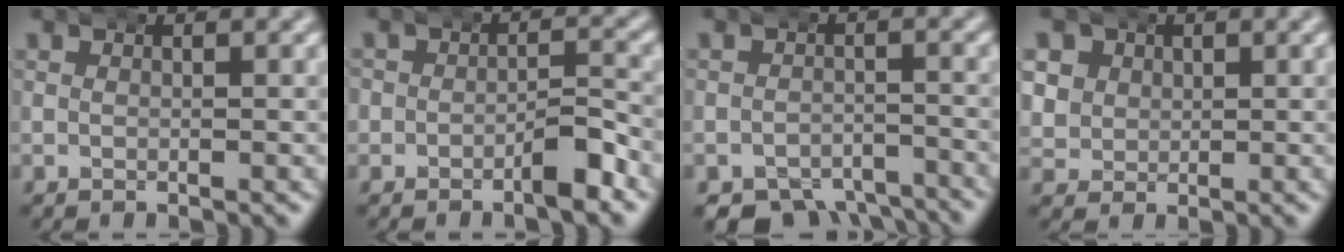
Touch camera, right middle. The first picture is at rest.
{"total": 2.7, "force": [-1.4, 1.6, 1.7], "torque": [-0.035, 0.002, -0.028]}
{"total": 8.2, "force": [-6.7, 4.2, 2.3], "torque": [-0.035, -0.028, -0.102]}
{"total": 4.8, "force": [0.8, 4.4, 1.7], "torque": [-0.058, -0.013, 0.017]}